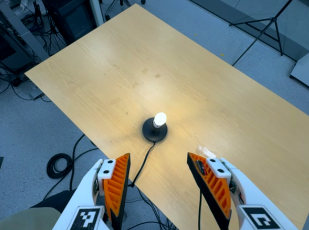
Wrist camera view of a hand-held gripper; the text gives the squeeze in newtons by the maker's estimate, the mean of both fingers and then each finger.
{"total": 0.0}